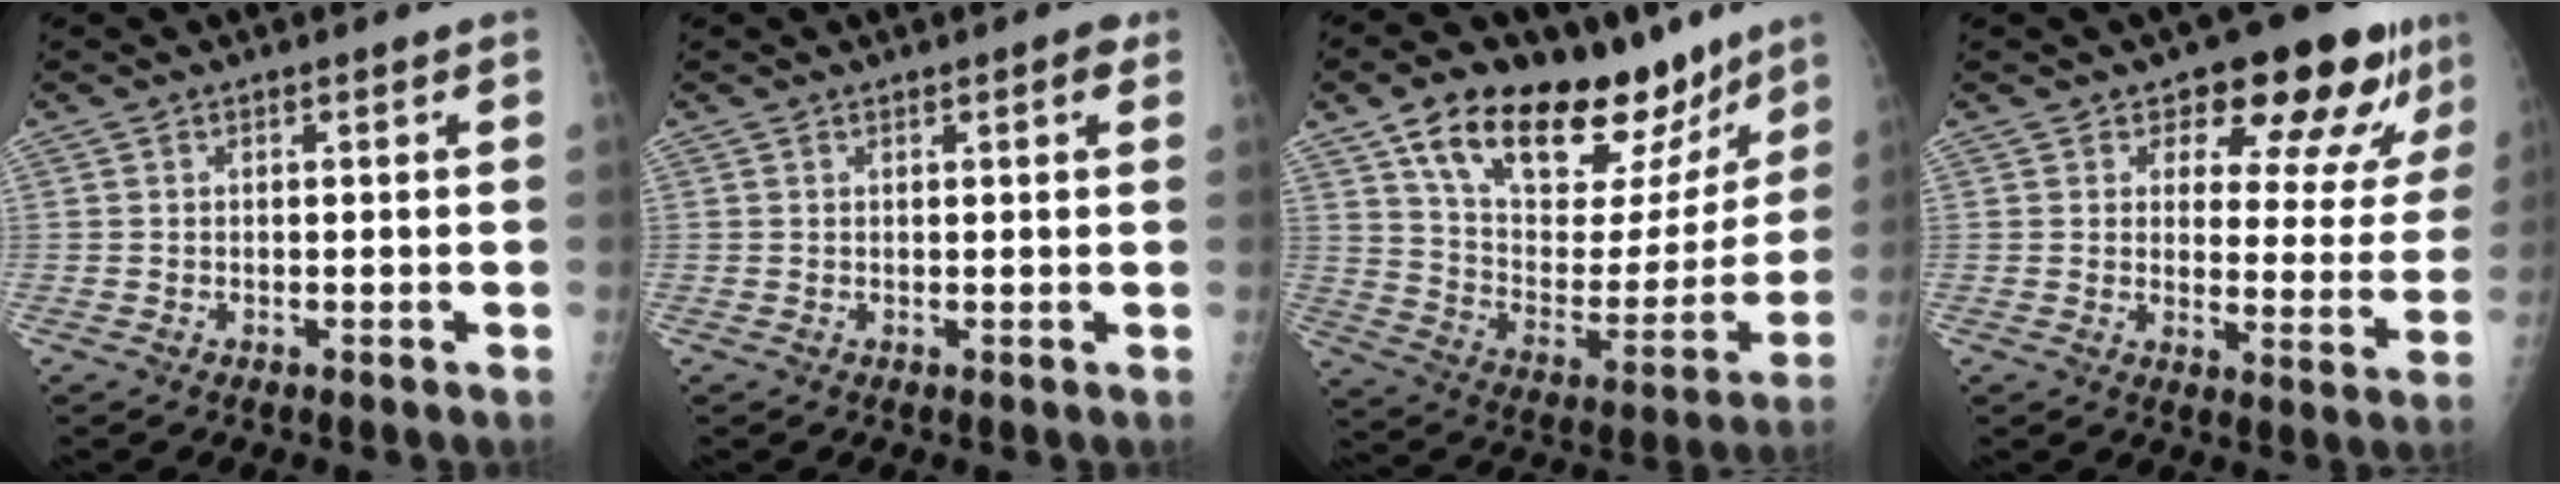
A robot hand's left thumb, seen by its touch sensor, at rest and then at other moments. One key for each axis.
{"total": 1.9, "fx": 1.0, "fy": 0.6, "fz": 1.5, "tx": -0.014, "ty": -0.001, "tz": 0.010}
{"total": 29.1, "fx": 18.8, "fy": 13.5, "fz": 17.7, "tx": -0.230, "ty": -0.047, "tz": 0.302}
{"total": 14.5, "fx": 9.3, "fy": 6.7, "fz": 8.9, "tx": -0.060, "ty": -0.047, "tz": 0.115}